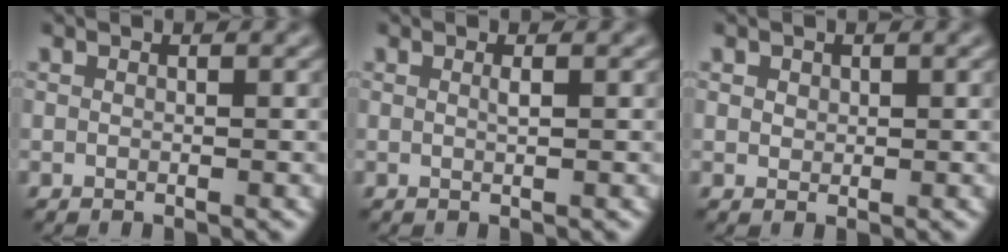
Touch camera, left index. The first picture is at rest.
{"total": 0.6, "force": [0.2, 0.1, 0.6], "torque": [-0.009, 0.003, 0.002]}
{"total": 0.9, "force": [0.5, 0.7, 0.3], "torque": [-0.003, 0.000, 0.007]}